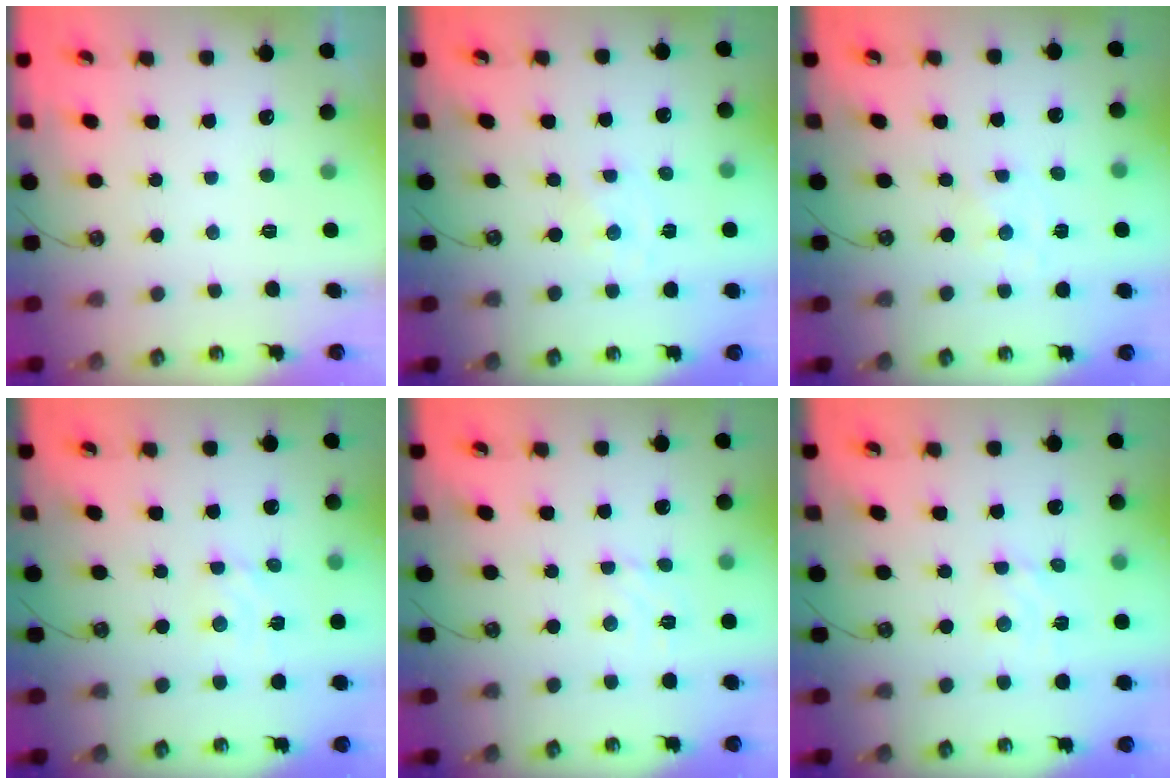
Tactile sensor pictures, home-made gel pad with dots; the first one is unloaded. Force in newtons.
{"total": 0.0}
{"total": 0.0}
{"total": 2.5, "press": 2.5, "slide": 0.3}
{"total": 2.5, "press": 2.5, "slide": 0.3}
{"total": 2.5, "press": 2.5, "slide": 0.3}